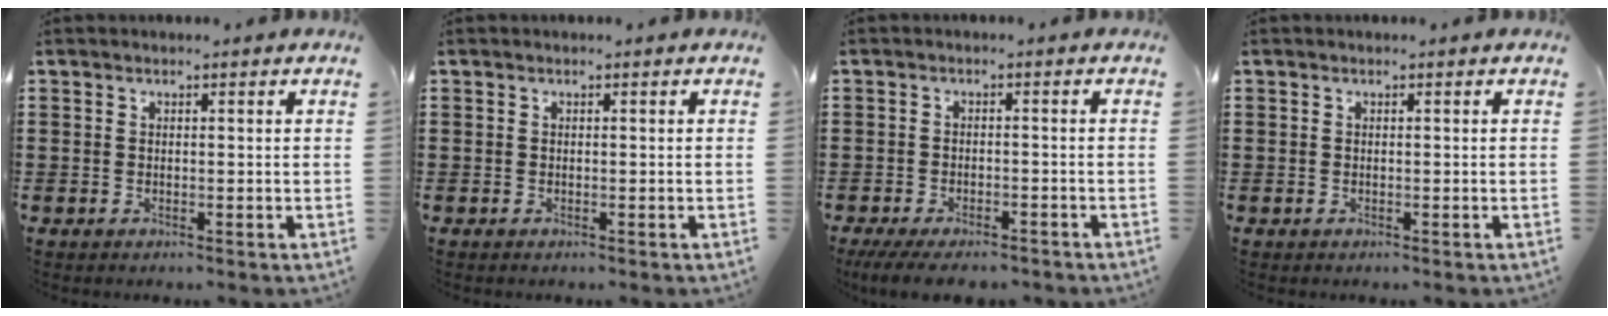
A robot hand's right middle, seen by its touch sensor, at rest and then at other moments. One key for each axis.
{"total": 0.0}
{"total": 3.1, "fx": -2.8, "fy": 0.4, "fz": 1.2, "tx": -0.029, "ty": -0.007, "tz": -0.056}
{"total": 0.0}